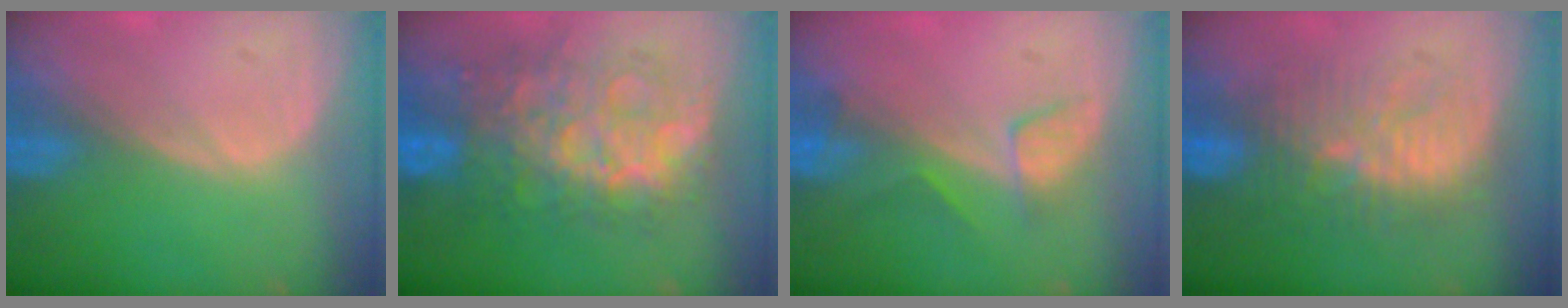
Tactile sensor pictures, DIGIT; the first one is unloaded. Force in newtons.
{"total": 11.8, "press": 11.8, "slide": 1.2}
{"total": 3.9, "press": 3.7, "slide": 1.4}
{"total": 9.2, "press": 9.0, "slide": 2.1}